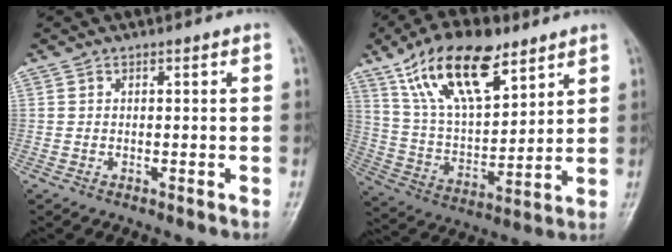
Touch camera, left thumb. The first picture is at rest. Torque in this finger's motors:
{"motor_torque": [0.43, 0.50, 1.43, -1.35, 0.22]}